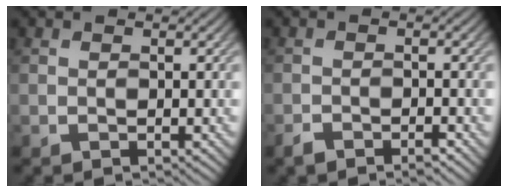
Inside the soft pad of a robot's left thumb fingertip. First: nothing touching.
{"total": 2.2, "force": [-1.8, 0.6, 1.1], "torque": [-0.018, 0.000, -0.035]}